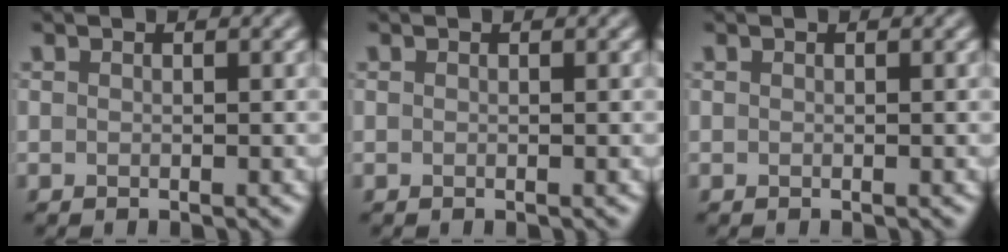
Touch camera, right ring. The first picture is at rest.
{"total": 0.0}
{"total": 0.0}